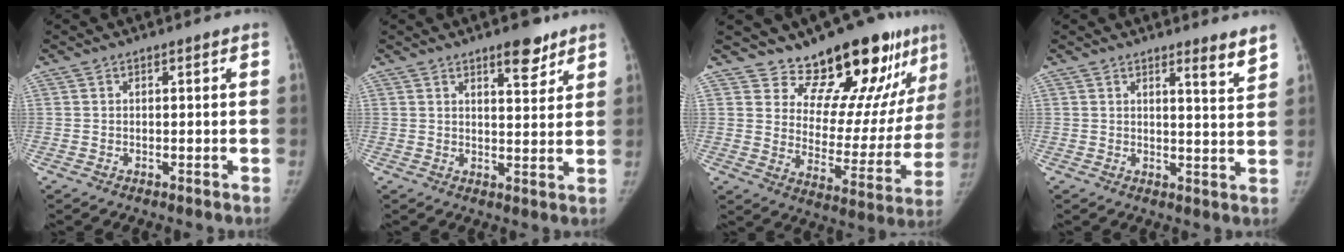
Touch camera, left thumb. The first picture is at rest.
{"total": 6.1, "force": [4.3, 2.2, 3.8], "torque": [-0.029, -0.026, 0.058]}
{"total": 19.3, "force": [15.3, 7.0, 9.4], "torque": [-0.073, -0.113, 0.218]}
{"total": 4.5, "force": [3.5, 0.4, 2.8], "torque": [-0.030, -0.032, 0.046]}